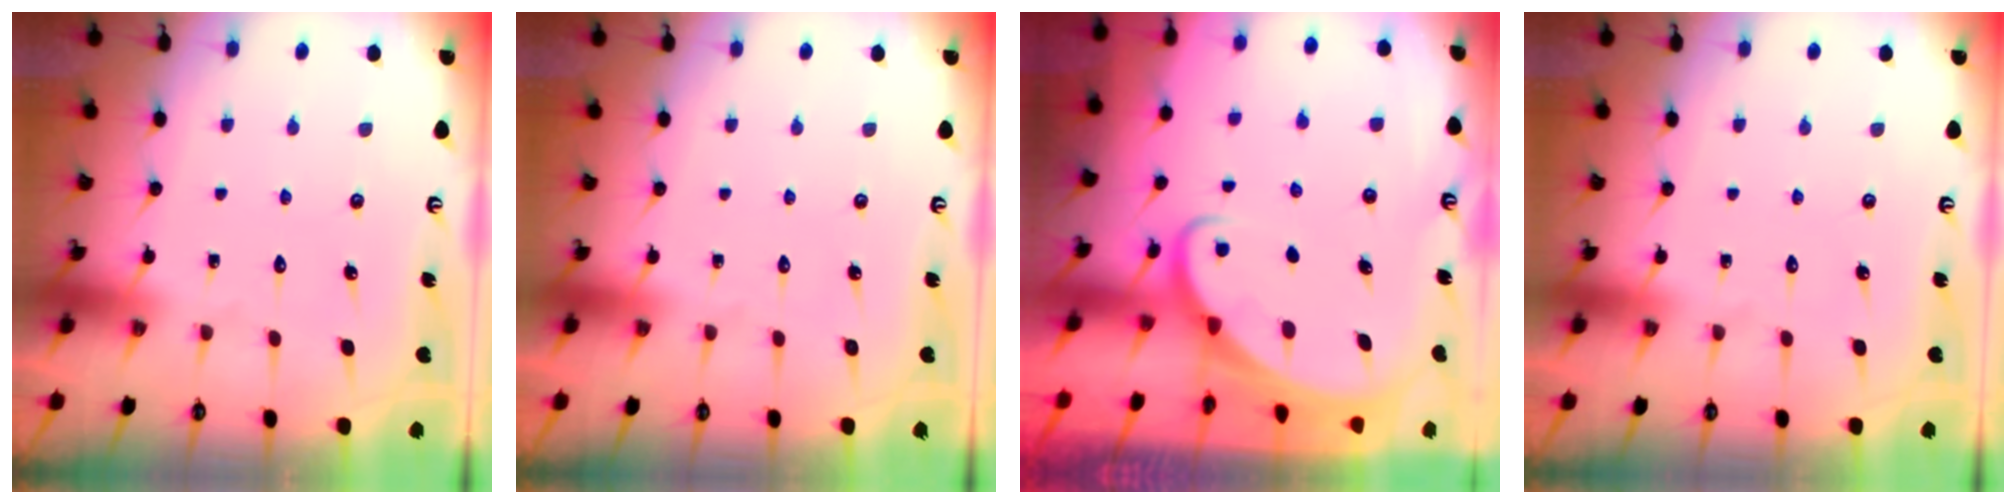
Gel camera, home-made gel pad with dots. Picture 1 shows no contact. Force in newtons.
{"total": 0.0}
{"total": 3.0, "press": 3.0, "slide": 0.2}
{"total": 0.0}